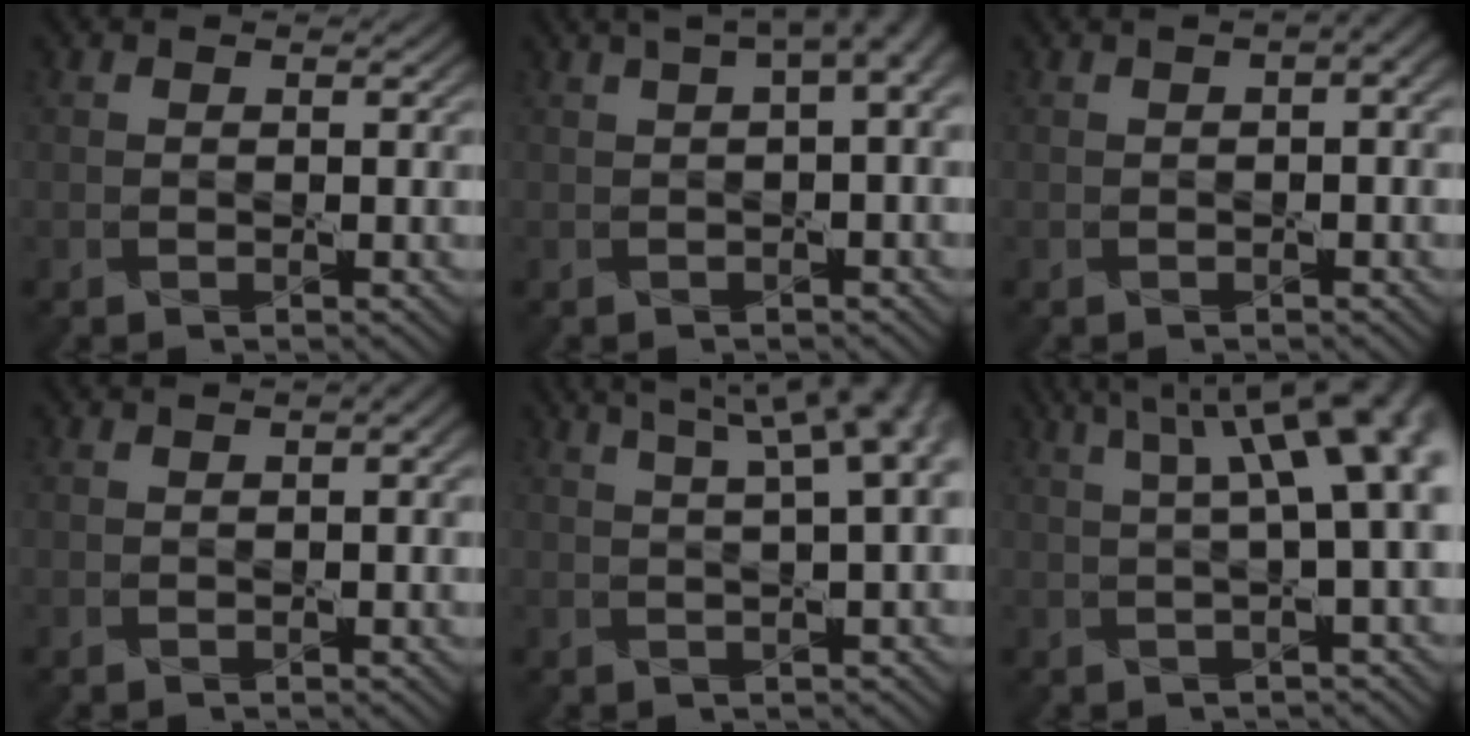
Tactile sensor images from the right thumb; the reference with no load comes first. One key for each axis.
{"total": 7.7, "fx": 3.1, "fy": 2.8, "fz": 6.5, "tx": -0.076, "ty": 0.026, "tz": 0.030}
{"total": 3.3, "fx": 1.0, "fy": 1.1, "fz": 2.9, "tx": -0.044, "ty": 0.007, "tz": 0.008}
{"total": 1.7, "fx": 0.4, "fy": 0.5, "fz": 1.5, "tx": -0.024, "ty": 0.003, "tz": 0.006}
{"total": 11.5, "fx": 4.8, "fy": 3.9, "fz": 9.7, "tx": -0.108, "ty": 0.055, "tz": 0.044}
{"total": 12.0, "fx": 3.3, "fy": 3.8, "fz": 10.9, "tx": -0.116, "ty": 0.047, "tz": 0.040}